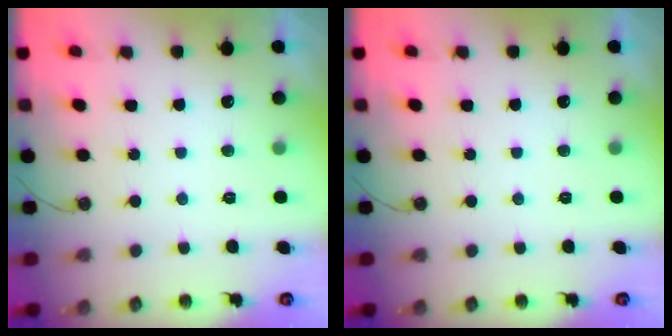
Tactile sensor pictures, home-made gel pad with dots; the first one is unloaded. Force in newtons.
{"total": 0.0}